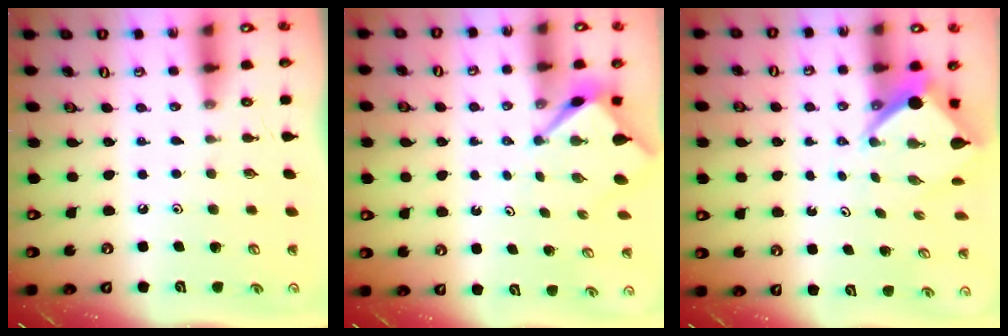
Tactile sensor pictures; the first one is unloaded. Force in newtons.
{"total": 3.1, "press": 3.1, "slide": 0.2}
{"total": 6.3, "press": 6.3, "slide": 0.5}